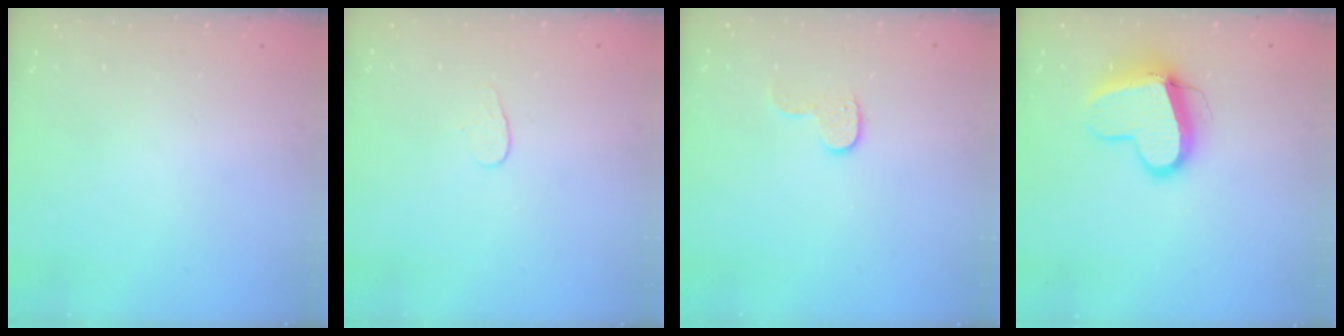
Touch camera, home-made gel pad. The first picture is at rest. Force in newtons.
{"total": 3.9, "press": 3.9, "slide": 0.4}
{"total": 7.4, "press": 7.4, "slide": 0.4}
{"total": 11.6, "press": 11.6, "slide": 1.2}